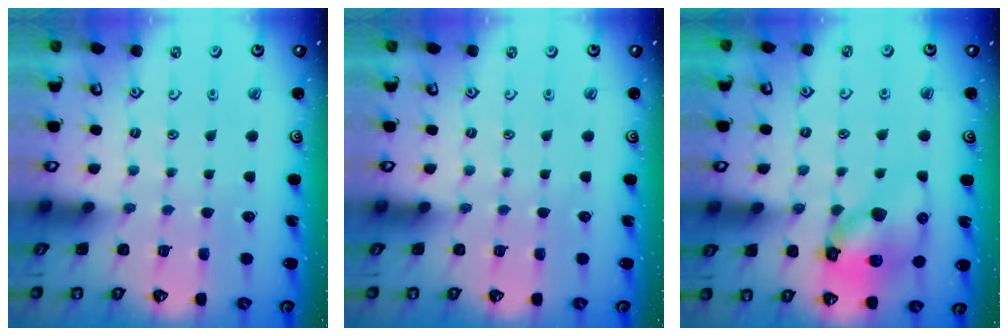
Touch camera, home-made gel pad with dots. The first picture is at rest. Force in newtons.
{"total": 0.0}
{"total": 13.1, "press": 13.0, "slide": 2.0}